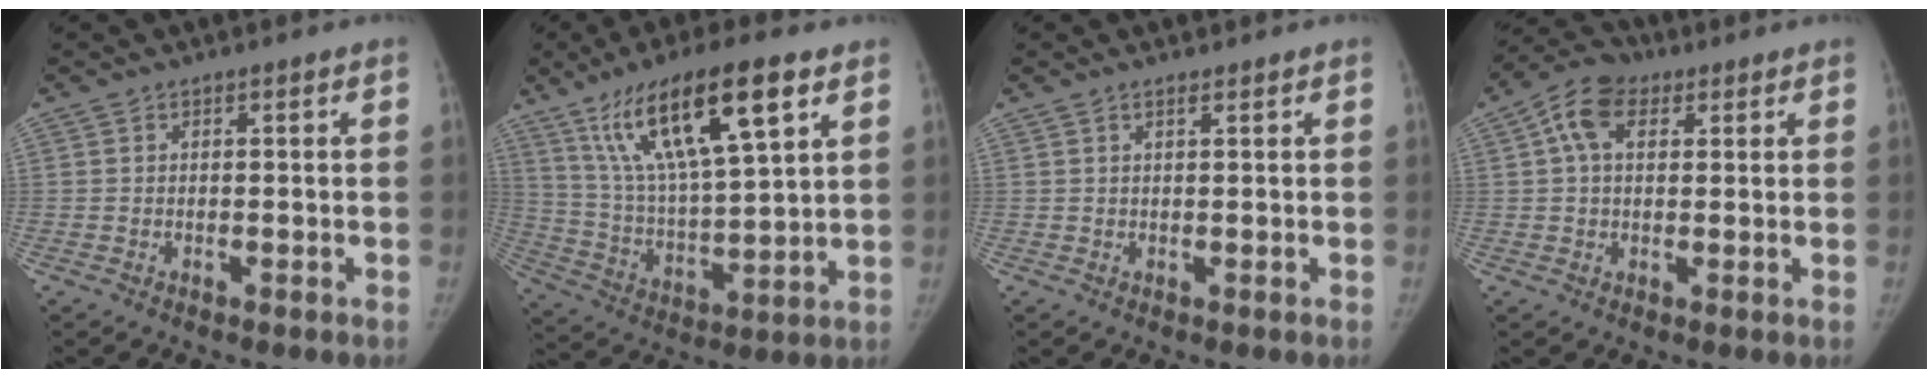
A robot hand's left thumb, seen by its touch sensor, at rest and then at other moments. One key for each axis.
{"total": 21.1, "fx": 11.1, "fy": 5.8, "fz": 17.0, "tx": -0.286, "ty": -0.025, "tz": 0.203}
{"total": 0.9, "fx": 0.7, "fy": 0.3, "fz": 0.4, "tx": -0.009, "ty": -0.002, "tz": 0.012}
{"total": 8.2, "fx": 2.8, "fy": 5.4, "fz": 5.4, "tx": -0.087, "ty": 0.017, "tz": 0.040}